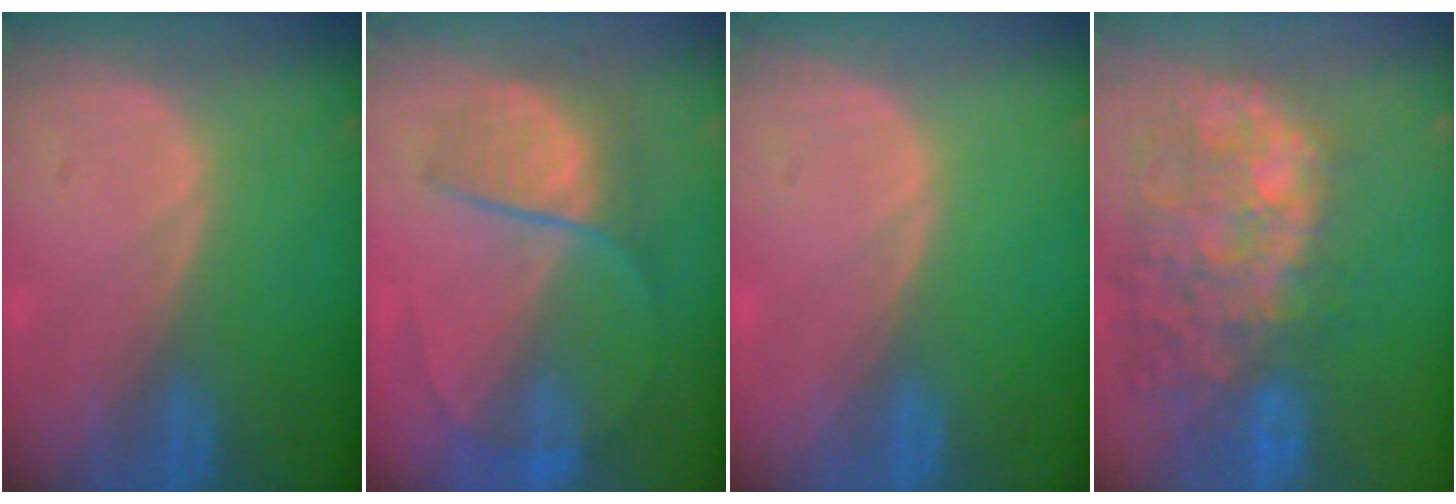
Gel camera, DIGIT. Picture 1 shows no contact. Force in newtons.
{"total": 6.7, "press": 6.5, "slide": 1.6}
{"total": 0.0}
{"total": 13.6, "press": 11.5, "slide": 7.2}